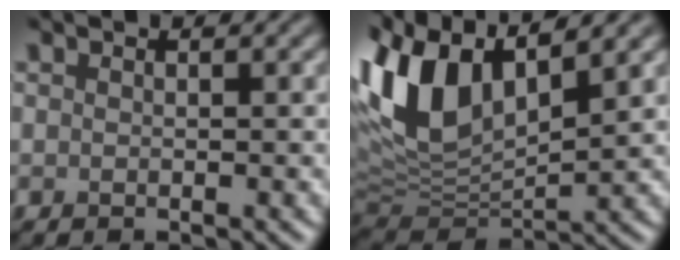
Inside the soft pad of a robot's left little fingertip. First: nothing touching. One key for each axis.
{"total": 11.3, "fx": 4.9, "fy": 5.4, "fz": 8.7, "tx": -0.198, "ty": 0.018, "tz": 0.090}